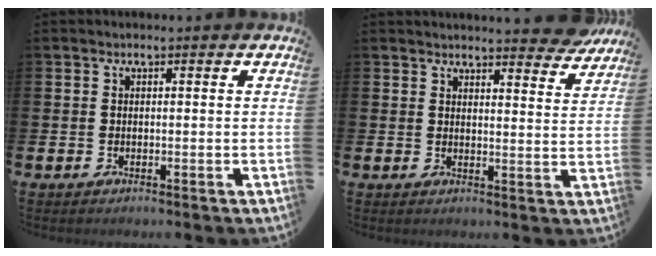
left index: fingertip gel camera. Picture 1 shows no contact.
{"total": 4.6, "force": [4.5, 0.1, 0.5], "torque": [0.001, -0.031, 0.078]}